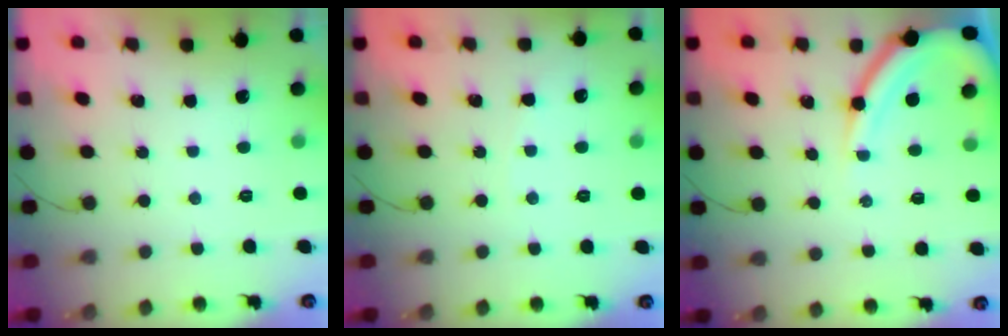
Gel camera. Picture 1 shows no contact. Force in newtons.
{"total": 2.5, "press": 2.5, "slide": 0.3}
{"total": 10.5, "press": 10.4, "slide": 1.1}